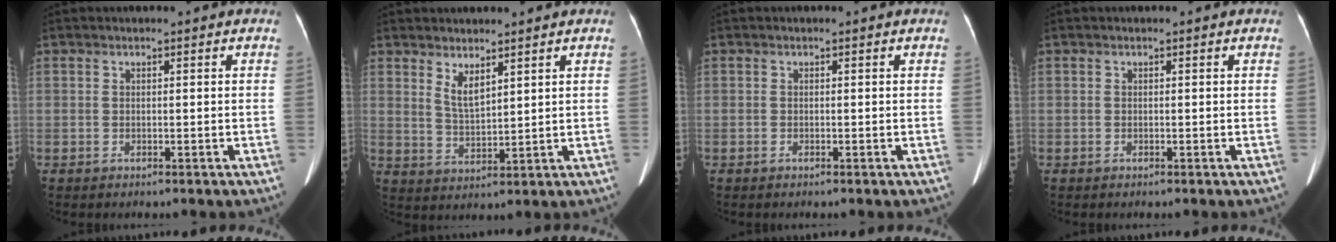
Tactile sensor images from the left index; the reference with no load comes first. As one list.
[{"total": 3.7, "force": [2.6, 0.9, 2.5], "torque": [-0.055, -0.011, 0.059]}, {"total": 0.0}, {"total": 0.0}]